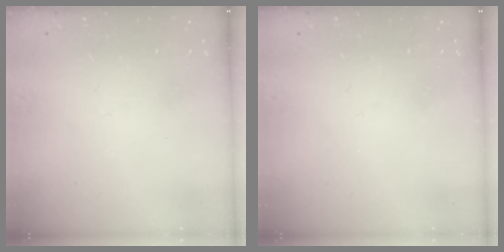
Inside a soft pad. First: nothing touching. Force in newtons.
{"total": 0.0}